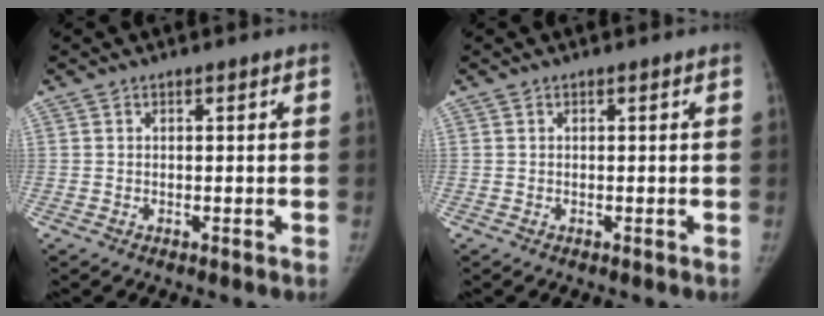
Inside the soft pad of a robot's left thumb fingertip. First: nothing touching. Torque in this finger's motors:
{"motor_torque": [0.05, 0.01, 0.13, -0.03, 0.00]}